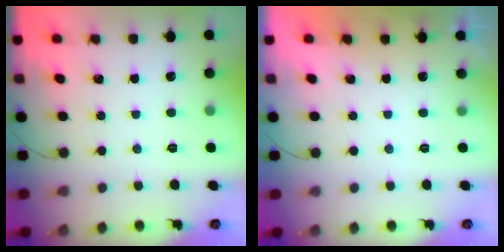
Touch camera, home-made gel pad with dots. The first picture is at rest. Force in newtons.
{"total": 0.6, "press": 0.2, "slide": 0.5}